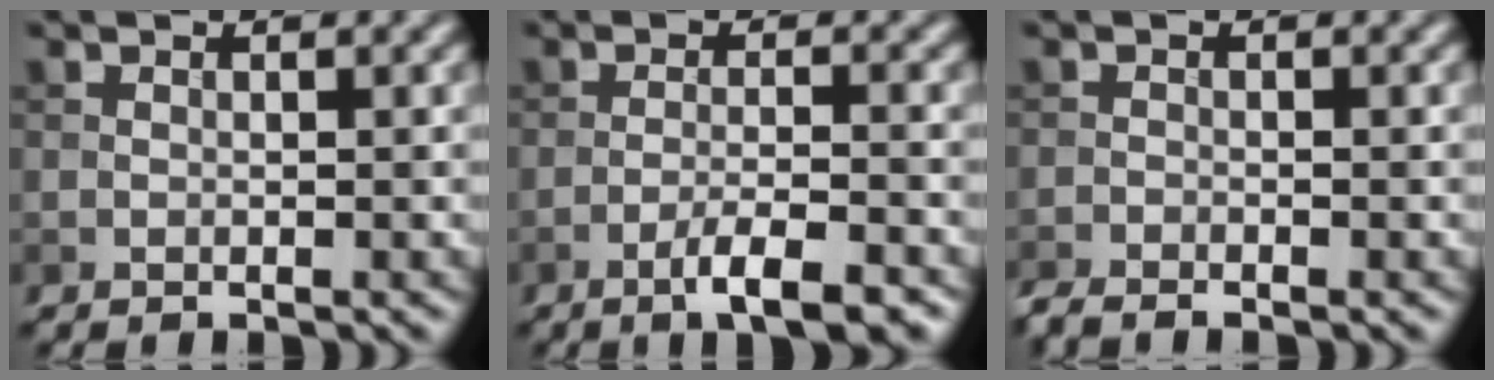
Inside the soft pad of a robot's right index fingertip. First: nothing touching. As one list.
[{"total": 4.8, "force": [-2.9, 0.8, 3.7], "torque": [-0.058, 0.004, -0.050]}, {"total": 2.3, "force": [-2.1, 0.2, 1.1], "torque": [-0.030, -0.005, -0.043]}]